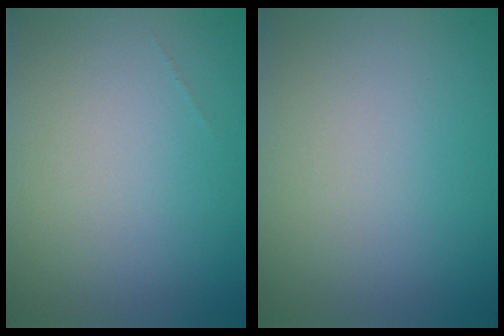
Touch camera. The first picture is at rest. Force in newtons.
{"total": 0.0}